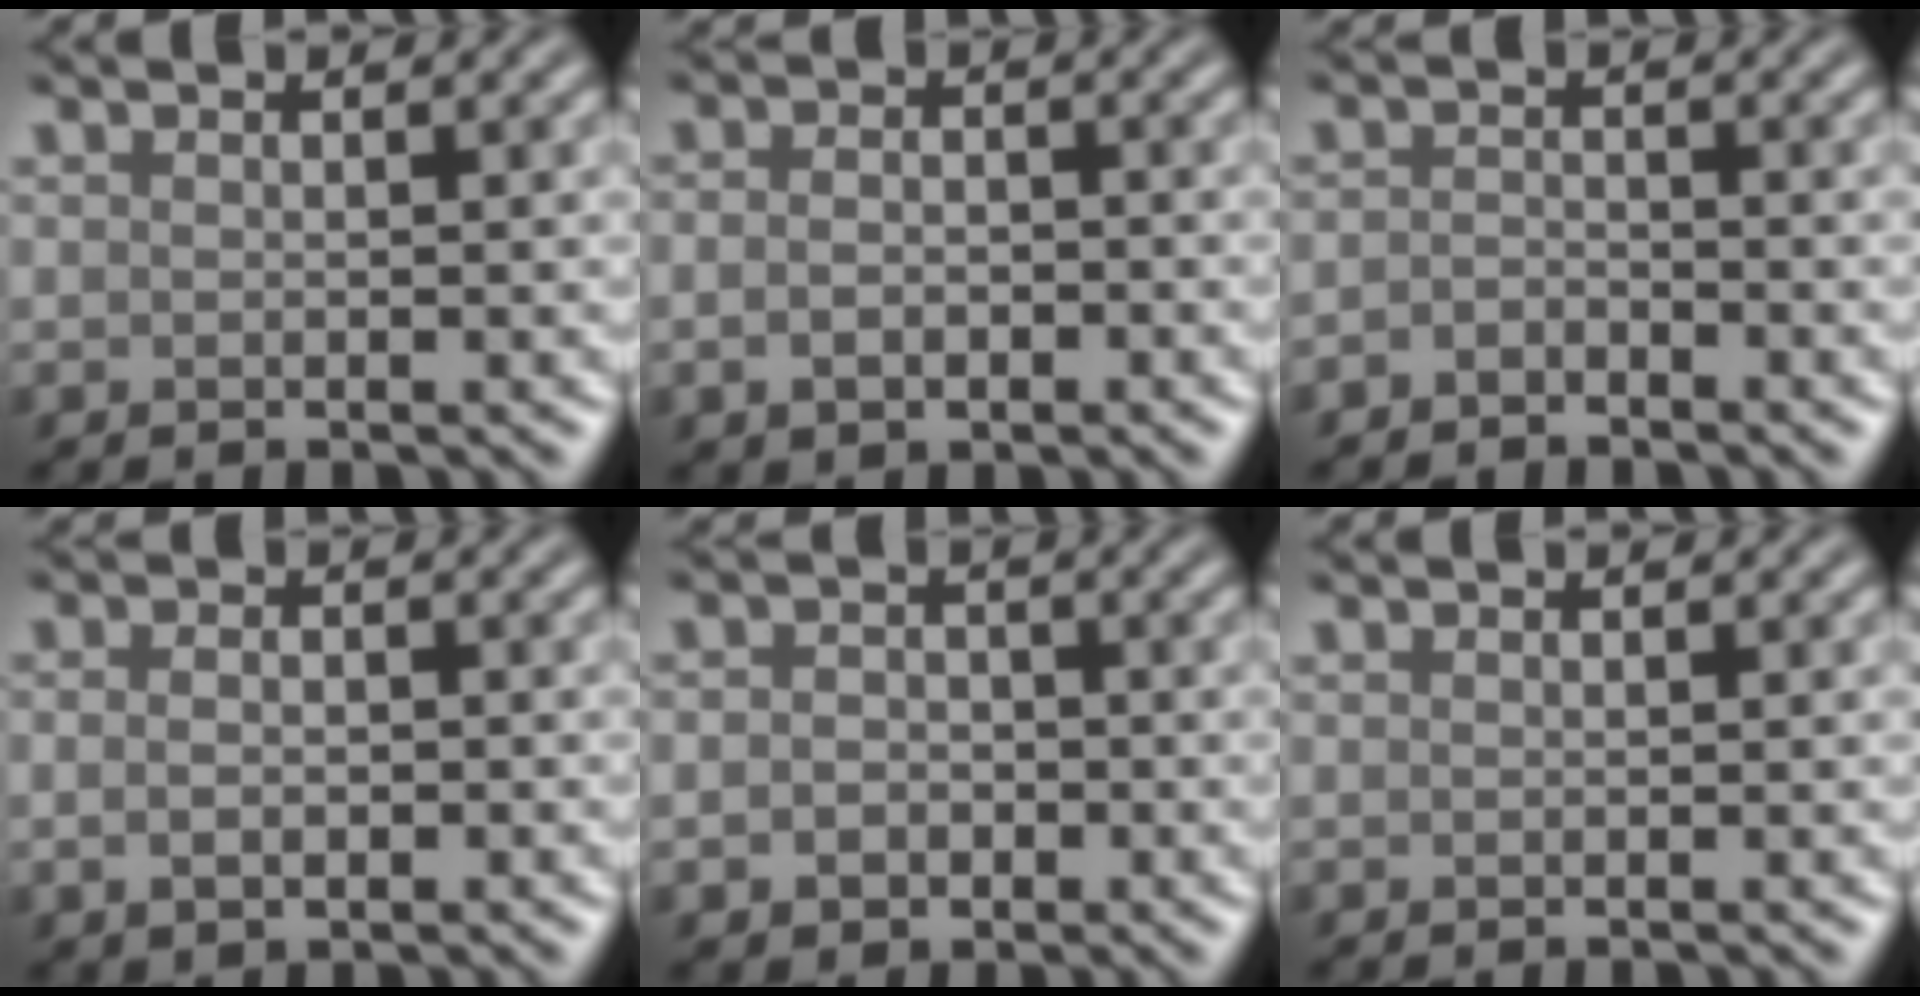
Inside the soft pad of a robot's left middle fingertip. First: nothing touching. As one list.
[{"total": 2.3, "force": [-0.8, 1.5, 1.6], "torque": [-0.029, -0.002, -0.017]}, {"total": 1.4, "force": [-1.2, 0.6, 0.4], "torque": [-0.006, 0.002, -0.028]}, {"total": 2.4, "force": [-0.4, 1.5, 1.8], "torque": [-0.027, -0.002, -0.006]}, {"total": 2.5, "force": [-0.7, 2.1, 1.2], "torque": [-0.007, -0.004, -0.021]}, {"total": 0.0}]